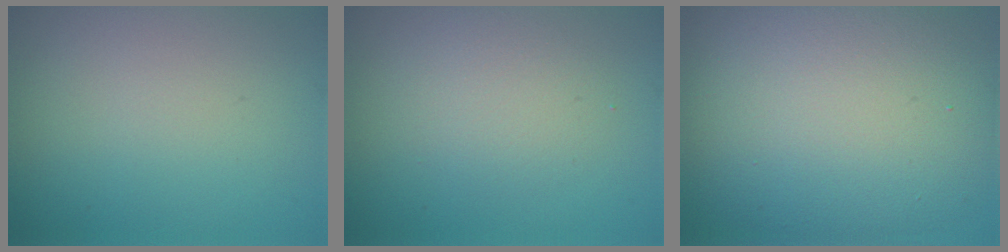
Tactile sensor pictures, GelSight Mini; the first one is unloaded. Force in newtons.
{"total": 2.4, "press": 2.4, "slide": 0.2}
{"total": 13.9, "press": 13.9, "slide": 0.7}